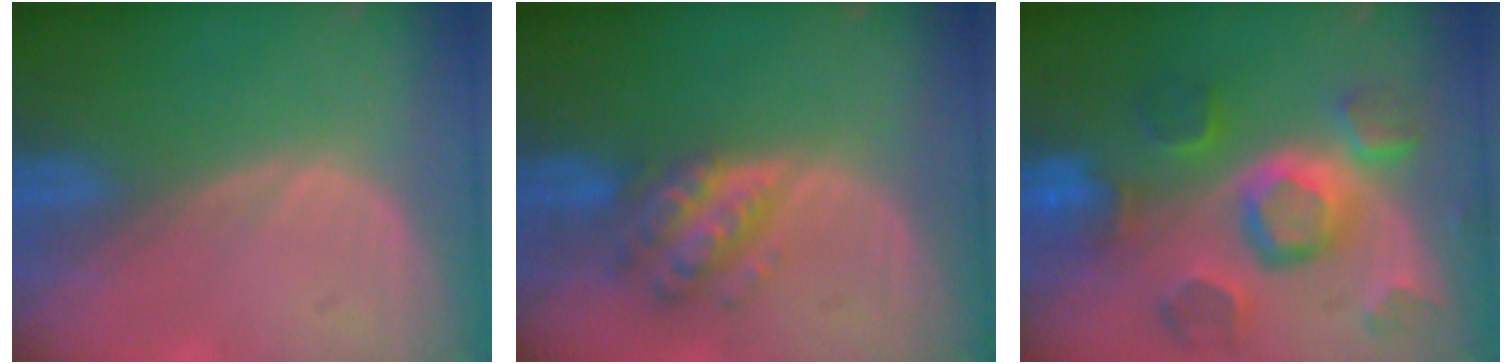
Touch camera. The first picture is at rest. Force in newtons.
{"total": 6.3, "press": 5.7, "slide": 2.7}
{"total": 11.5, "press": 10.0, "slide": 5.6}